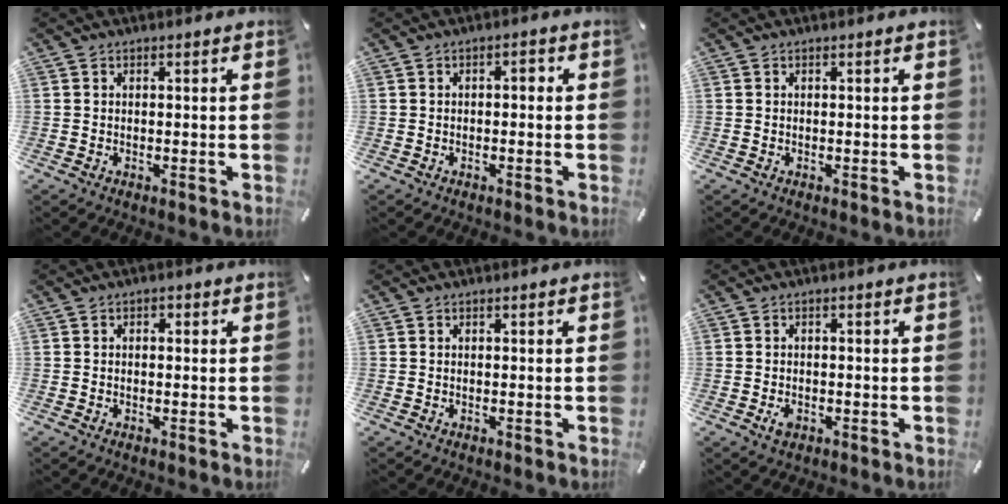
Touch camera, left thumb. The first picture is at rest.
{"total": 1.9, "force": [-0.7, 1.1, 1.3], "torque": [-0.030, 0.009, -0.018]}
{"total": 0.0}
{"total": 0.9, "force": [-0.2, 0.7, 0.4], "torque": [-0.009, 0.004, -0.006]}
{"total": 0.0}
{"total": 2.5, "force": [-0.9, 1.6, 1.6], "torque": [-0.038, 0.002, -0.017]}